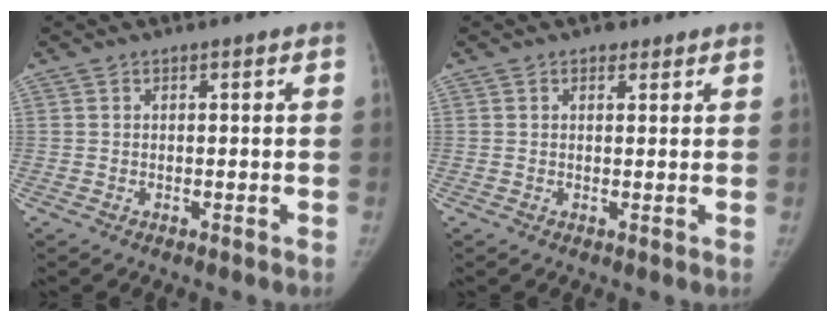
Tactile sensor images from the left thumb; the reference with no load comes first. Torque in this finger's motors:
{"motor_torque": [0.19, 0.02, 0.41, -0.58, 0.05]}